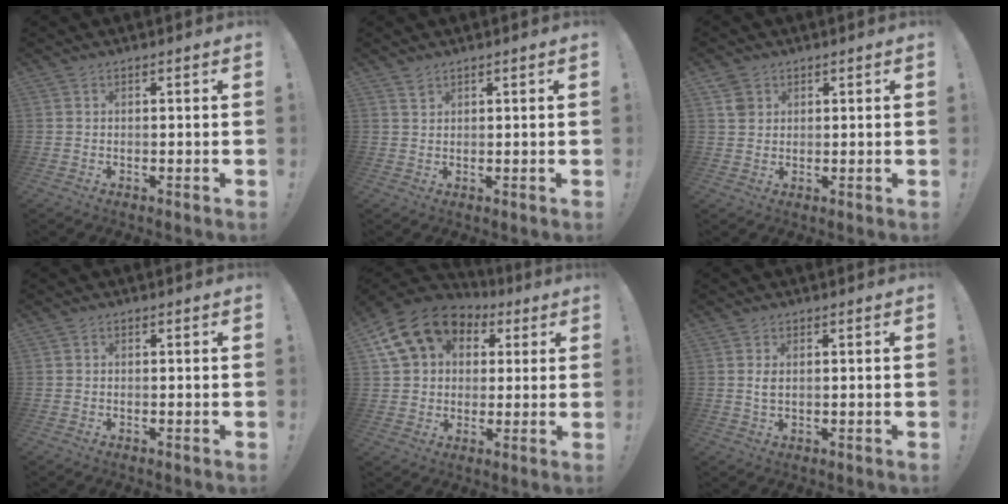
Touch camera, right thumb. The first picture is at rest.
{"total": 1.6, "force": [1.3, 0.8, 0.5], "torque": [0.005, -0.009, 0.022]}
{"total": 3.6, "force": [1.9, 2.9, 1.0], "torque": [-0.014, -0.003, 0.037]}
{"total": 0.0}
{"total": 16.5, "force": [7.2, 12.4, 8.1], "torque": [-0.125, -0.028, 0.141]}
{"total": 2.3, "force": [0.4, 1.1, 2.0], "torque": [-0.036, 0.000, 0.006]}